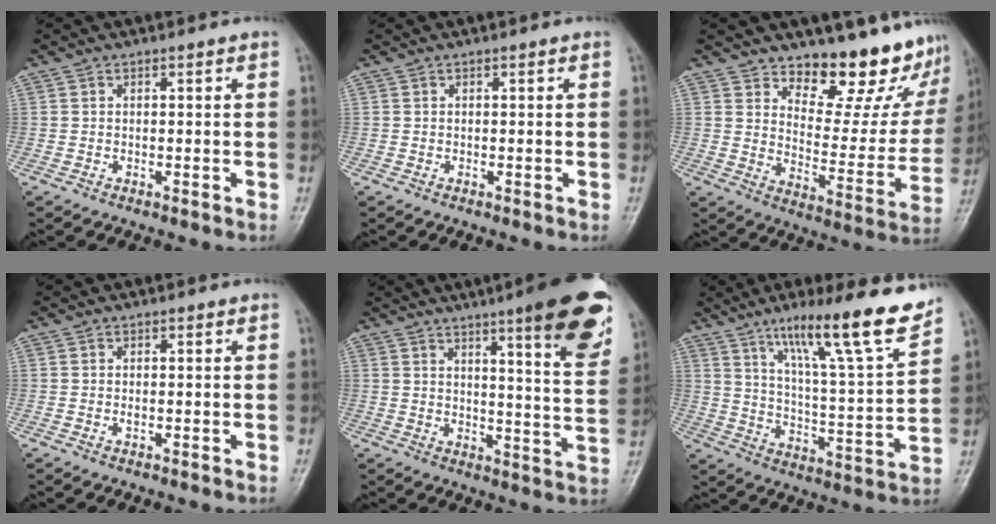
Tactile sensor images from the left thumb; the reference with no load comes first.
{"total": 0.0}
{"total": 17.8, "force": [14.8, 6.8, 7.1], "torque": [-0.029, -0.129, 0.194]}
{"total": 0.8, "force": [0.1, 0.6, 0.6], "torque": [-0.006, 0.000, 0.000]}
{"total": 17.7, "force": [10.3, 2.8, 14.1], "torque": [-0.152, -0.054, 0.133]}
{"total": 18.8, "force": [12.9, 2.2, 13.5], "torque": [-0.190, -0.068, 0.208]}